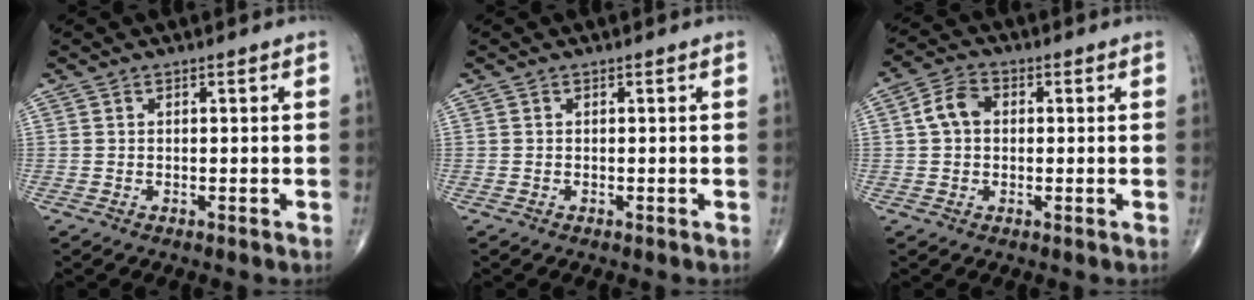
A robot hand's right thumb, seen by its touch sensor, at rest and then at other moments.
{"total": 0.0}
{"total": 5.4, "force": [0.6, 4.0, 3.5], "torque": [-0.064, 0.017, 0.003]}